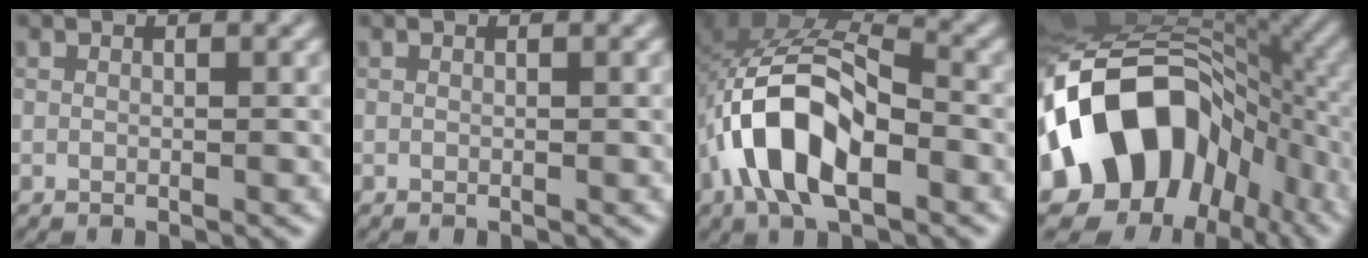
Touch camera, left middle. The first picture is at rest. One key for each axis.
{"total": 0.0}
{"total": 10.3, "fx": -3.6, "fy": 5.5, "fz": 7.9, "tx": -0.150, "ty": 0.011, "tz": -0.076}
{"total": 16.6, "fx": -4.3, "fy": 12.0, "fz": 10.6, "tx": -0.159, "ty": -0.001, "tz": -0.080}